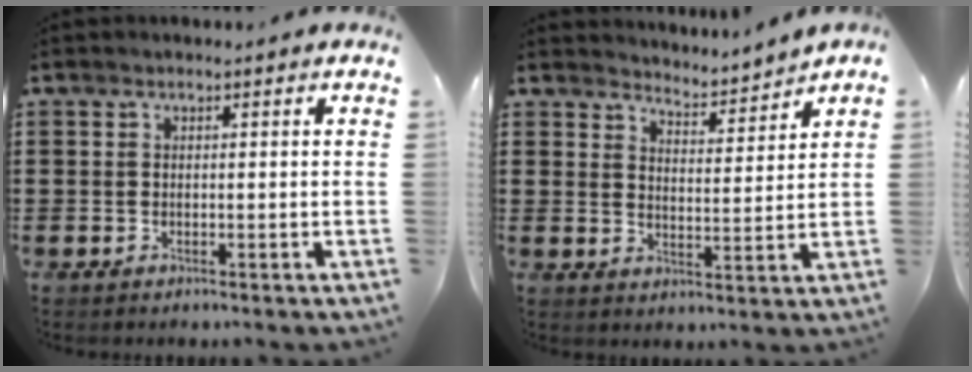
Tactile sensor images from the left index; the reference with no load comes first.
{"total": 3.5, "force": [3.4, -0.4, -0.4], "torque": [-0.010, -0.027, 0.058]}